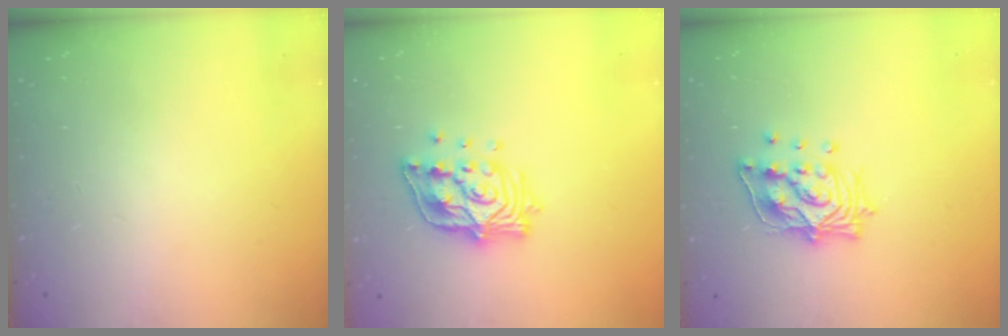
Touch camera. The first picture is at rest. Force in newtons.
{"total": 14.7, "press": 14.6, "slide": 1.4}
{"total": 12.7, "press": 12.6, "slide": 1.3}